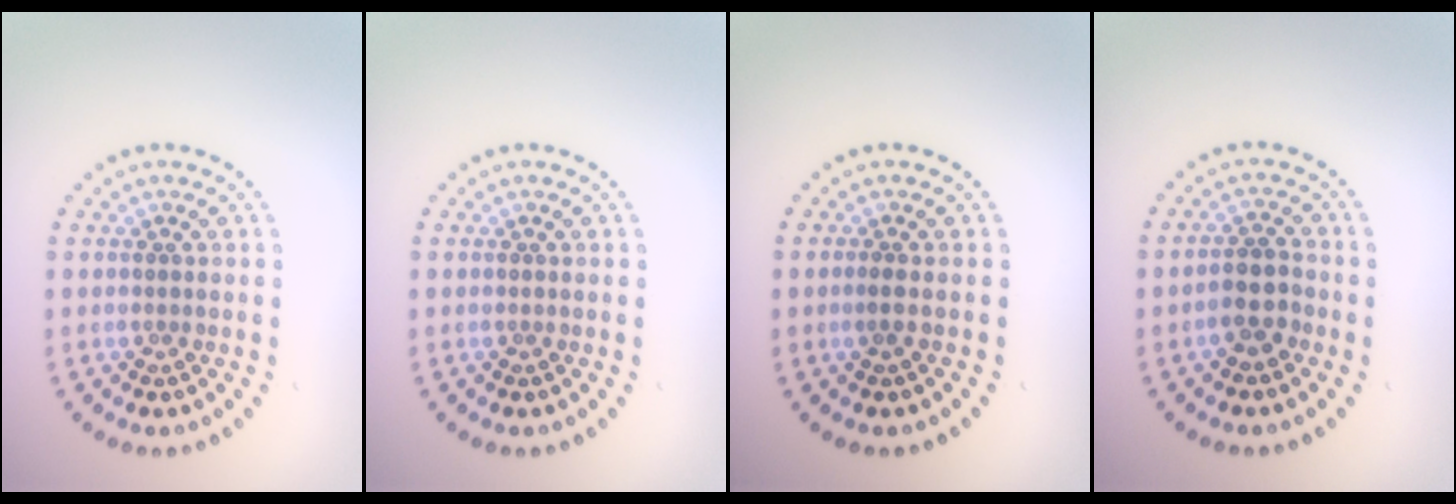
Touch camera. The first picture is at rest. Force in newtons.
{"total": 0.0}
{"total": 0.8, "press": 0.7, "slide": 0.4}
{"total": 2.5, "press": 2.3, "slide": 0.8}